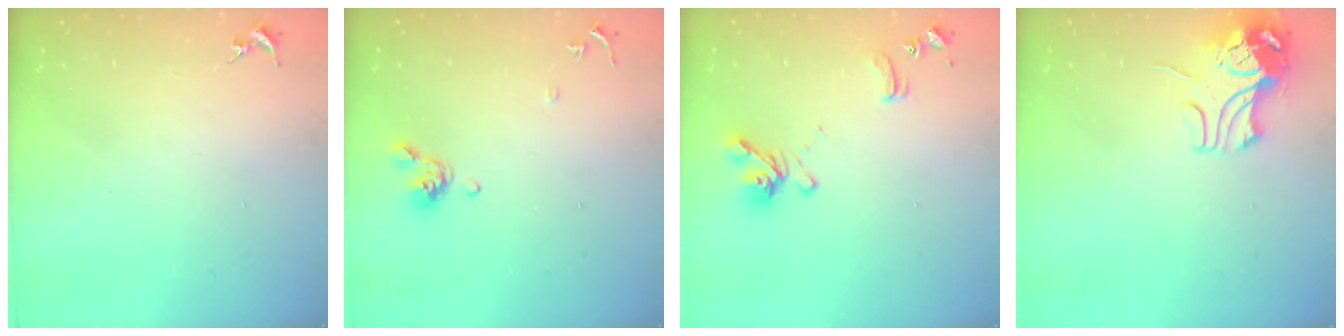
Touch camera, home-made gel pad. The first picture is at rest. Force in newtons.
{"total": 8.5, "press": 8.4, "slide": 1.4}
{"total": 11.8, "press": 11.7, "slide": 1.4}
{"total": 9.6, "press": 9.5, "slide": 1.0}